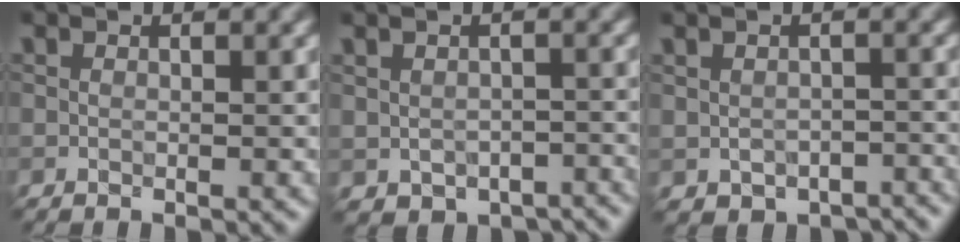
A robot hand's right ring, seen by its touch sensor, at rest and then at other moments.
{"total": 3.1, "force": [-1.9, 2.0, 1.3], "torque": [-0.014, -0.017, -0.016]}
{"total": 3.0, "force": [-2.1, 1.9, 1.1], "torque": [-0.009, -0.016, -0.021]}